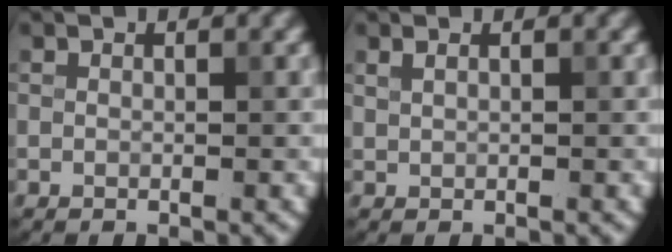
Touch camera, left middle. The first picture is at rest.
{"total": 0.7, "force": [0.5, 0.3, 0.4], "torque": [-0.011, -0.001, 0.011]}